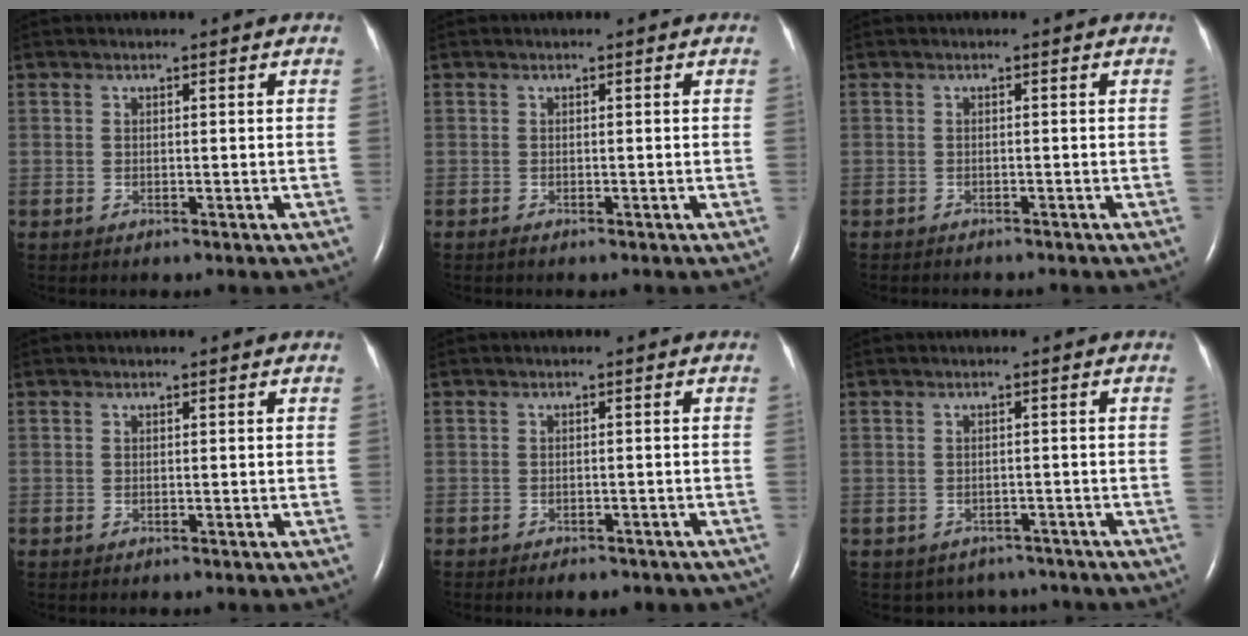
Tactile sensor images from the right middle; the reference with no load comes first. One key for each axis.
{"total": 0.0}
{"total": 2.6, "fx": -2.4, "fy": 0.6, "fz": 1.0, "tx": -0.017, "ty": -0.004, "tz": -0.024}
{"total": 0.0}
{"total": 5.6, "fx": -4.6, "fy": 2.3, "fz": 2.2, "tx": -0.024, "ty": 0.002, "tz": -0.044}
{"total": 4.7, "fx": -4.0, "fy": 2.5, "fz": -0.2, "tx": 0.005, "ty": 0.012, "tz": -0.042}